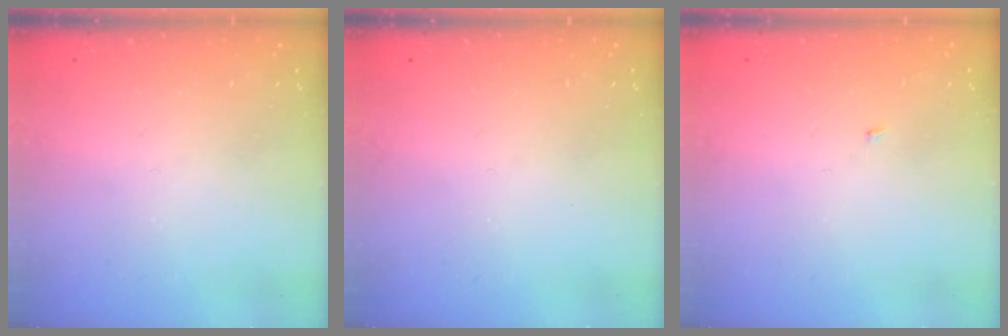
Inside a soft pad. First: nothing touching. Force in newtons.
{"total": 0.0}
{"total": 1.8, "press": 1.8, "slide": 0.2}